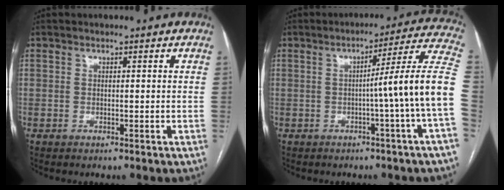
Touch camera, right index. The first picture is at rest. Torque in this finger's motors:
{"motor_torque": [1.33, -0.25, 0.57, 0.13]}